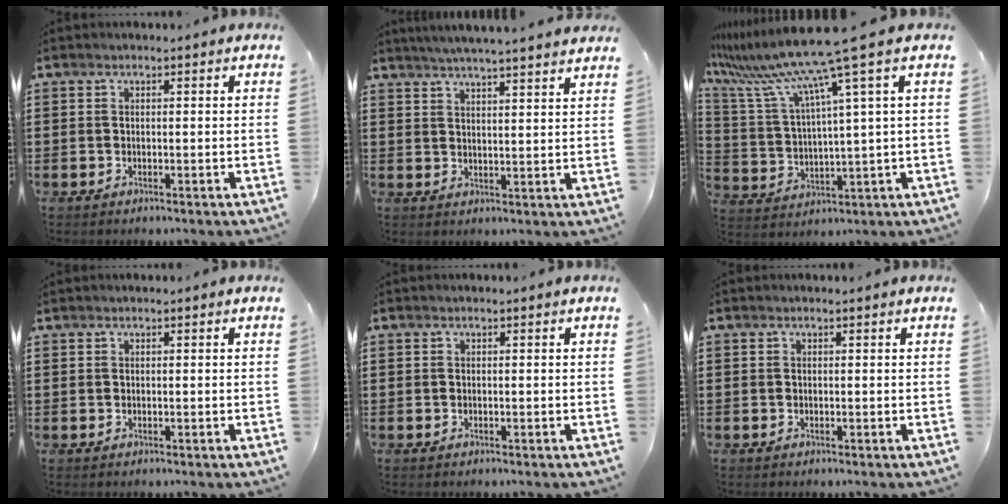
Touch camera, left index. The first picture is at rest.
{"total": 4.1, "force": [3.9, -0.8, 1.0], "torque": [-0.032, -0.018, 0.068]}
{"total": 11.2, "force": [7.5, -0.9, 8.3], "torque": [-0.197, -0.041, 0.113]}
{"total": 0.0}
{"total": 0.0}
{"total": 0.0}